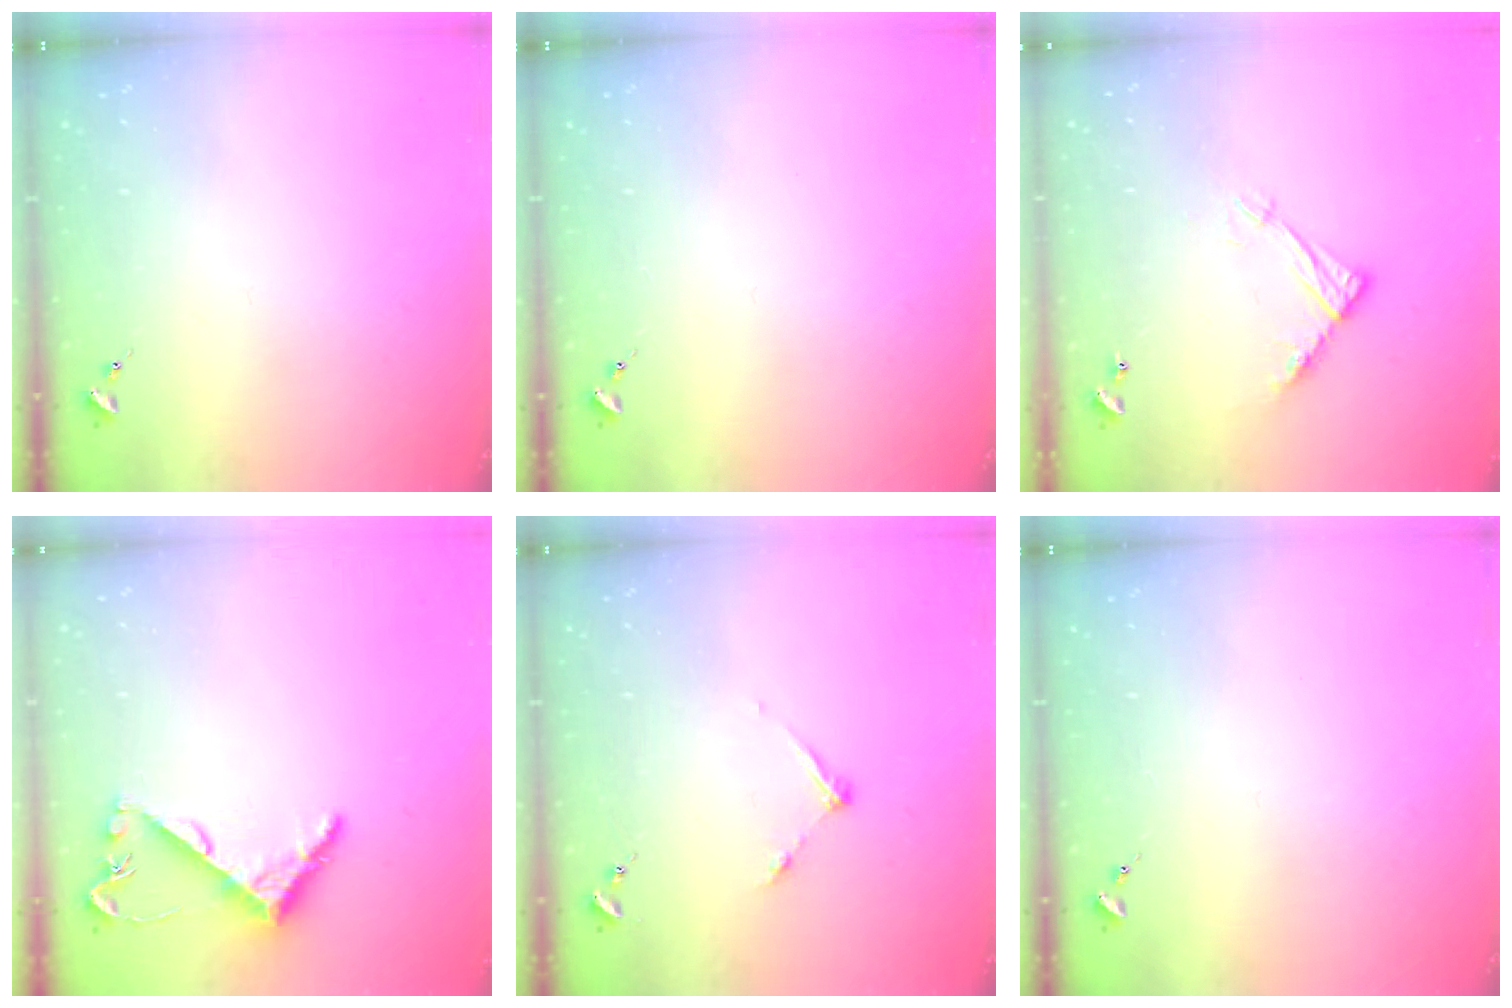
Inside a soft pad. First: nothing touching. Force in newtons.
{"total": 0.0}
{"total": 11.1, "press": 11.0, "slide": 0.5}
{"total": 5.2, "press": 5.2, "slide": 0.4}
{"total": 5.6, "press": 5.6, "slide": 0.6}
{"total": 0.0}